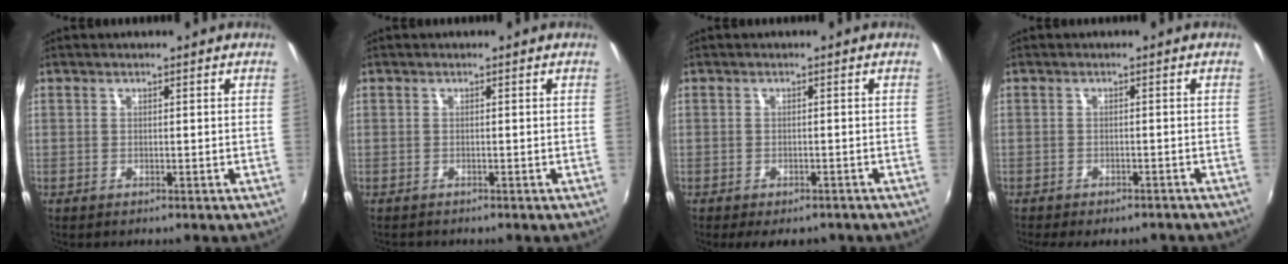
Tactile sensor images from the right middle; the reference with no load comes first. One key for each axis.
{"total": 0.7, "fx": -0.7, "fy": 0.1, "fz": 0.0, "tx": -0.004, "ty": -0.001, "tz": -0.012}
{"total": 5.1, "fx": -4.0, "fy": 2.0, "fz": 2.5, "tx": -0.055, "ty": -0.016, "tz": -0.053}
{"total": 6.9, "fx": -5.8, "fy": 2.0, "fz": 3.1, "tx": -0.070, "ty": -0.021, "tz": -0.078}